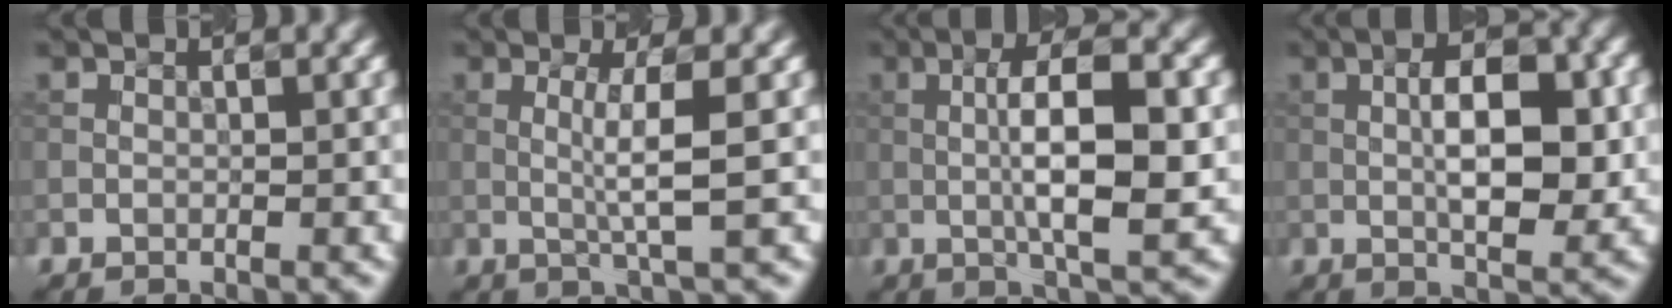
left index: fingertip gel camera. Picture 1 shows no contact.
{"total": 3.4, "force": [0.3, 0.3, 3.4], "torque": [-0.063, -0.001, 0.005]}
{"total": 7.8, "force": [0.0, 1.9, 7.5], "torque": [-0.126, 0.006, -0.004]}
{"total": 6.9, "force": [0.3, 2.5, 6.4], "torque": [-0.101, 0.002, 0.003]}